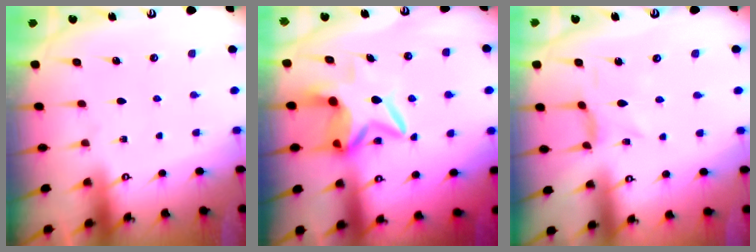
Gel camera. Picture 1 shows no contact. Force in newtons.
{"total": 8.7, "press": 8.6, "slide": 0.9}
{"total": 3.1, "press": 3.1, "slide": 0.5}